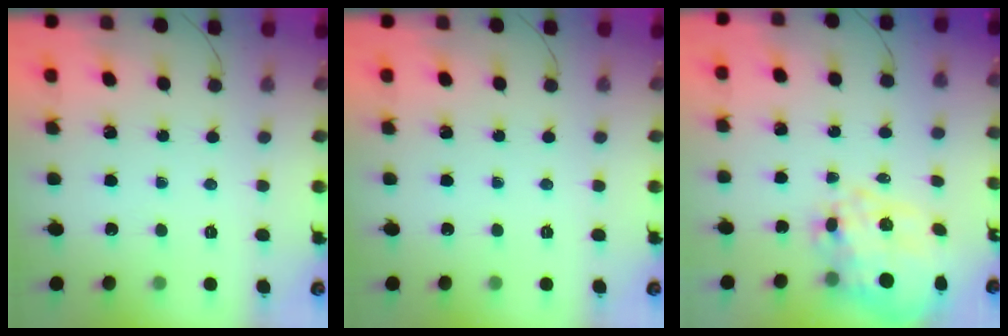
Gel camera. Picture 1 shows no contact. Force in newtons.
{"total": 0.0}
{"total": 13.0, "press": 12.7, "slide": 3.0}